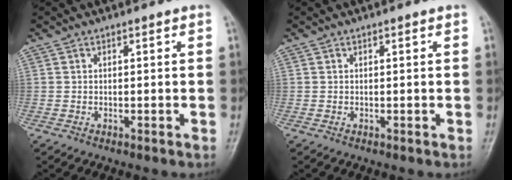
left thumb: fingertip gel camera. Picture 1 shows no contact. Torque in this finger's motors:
{"motor_torque": [-0.01, 0.02, 0.00, 0.04, 0.00]}